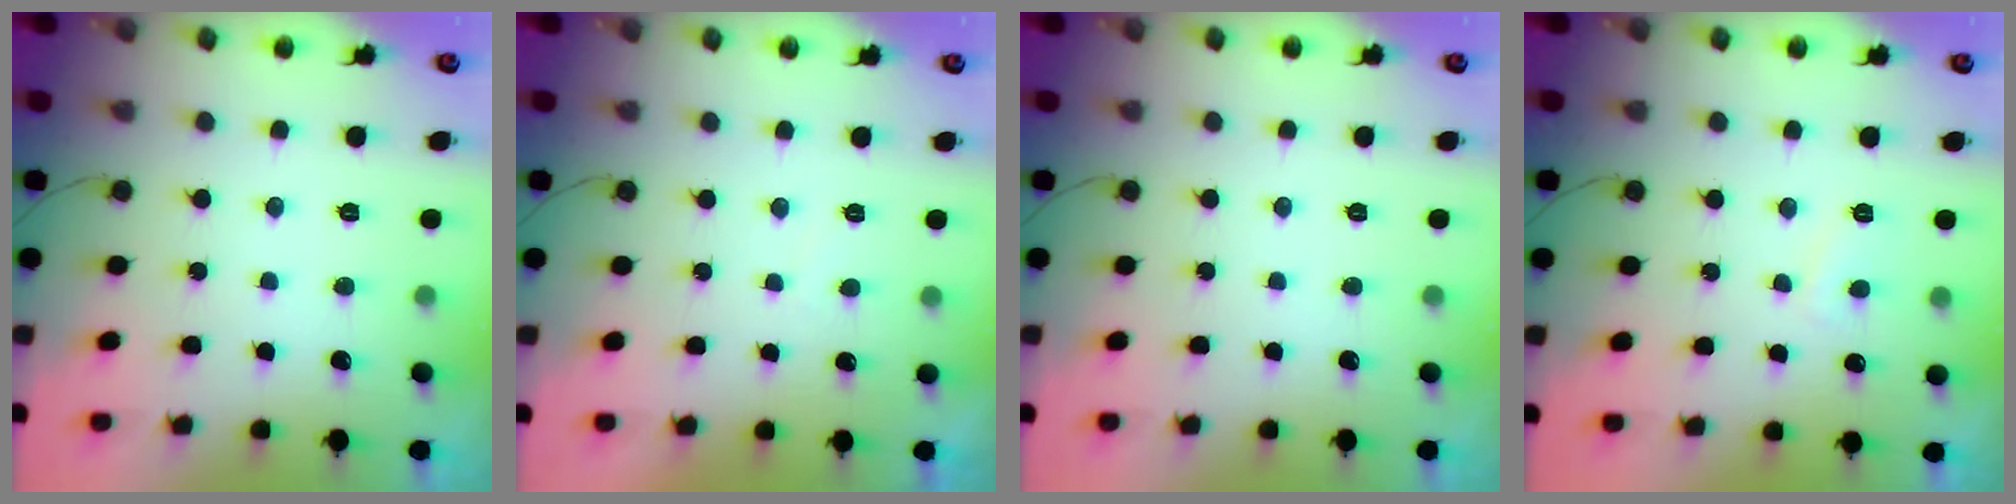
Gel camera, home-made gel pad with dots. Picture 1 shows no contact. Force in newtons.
{"total": 0.5, "press": 0.3, "slide": 0.5}
{"total": 0.0}
{"total": 2.4, "press": 2.3, "slide": 0.5}